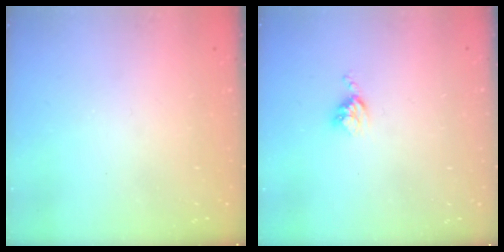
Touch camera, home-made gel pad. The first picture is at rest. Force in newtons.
{"total": 3.5, "press": 3.5, "slide": 0.4}